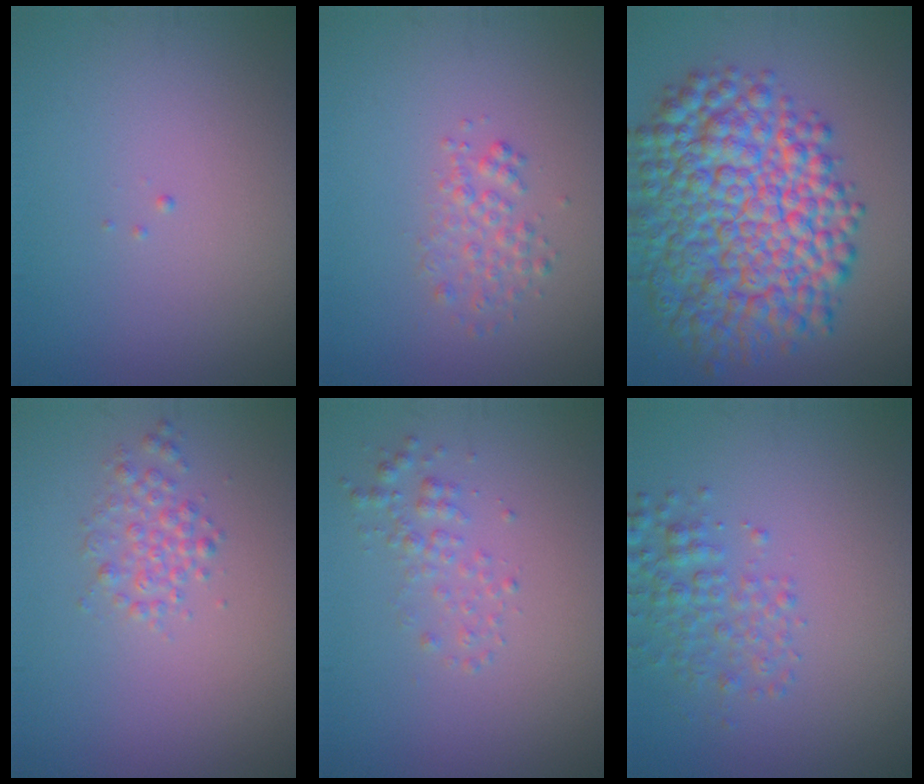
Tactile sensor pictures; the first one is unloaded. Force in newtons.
{"total": 1.7, "press": 1.7, "slide": 0.1}
{"total": 12.3, "press": 12.3, "slide": 0.1}
{"total": 1.8, "press": 1.8, "slide": 0.0}
{"total": 1.7, "press": 1.7, "slide": 0.0}
{"total": 2.6, "press": 2.6, "slide": 0.1}